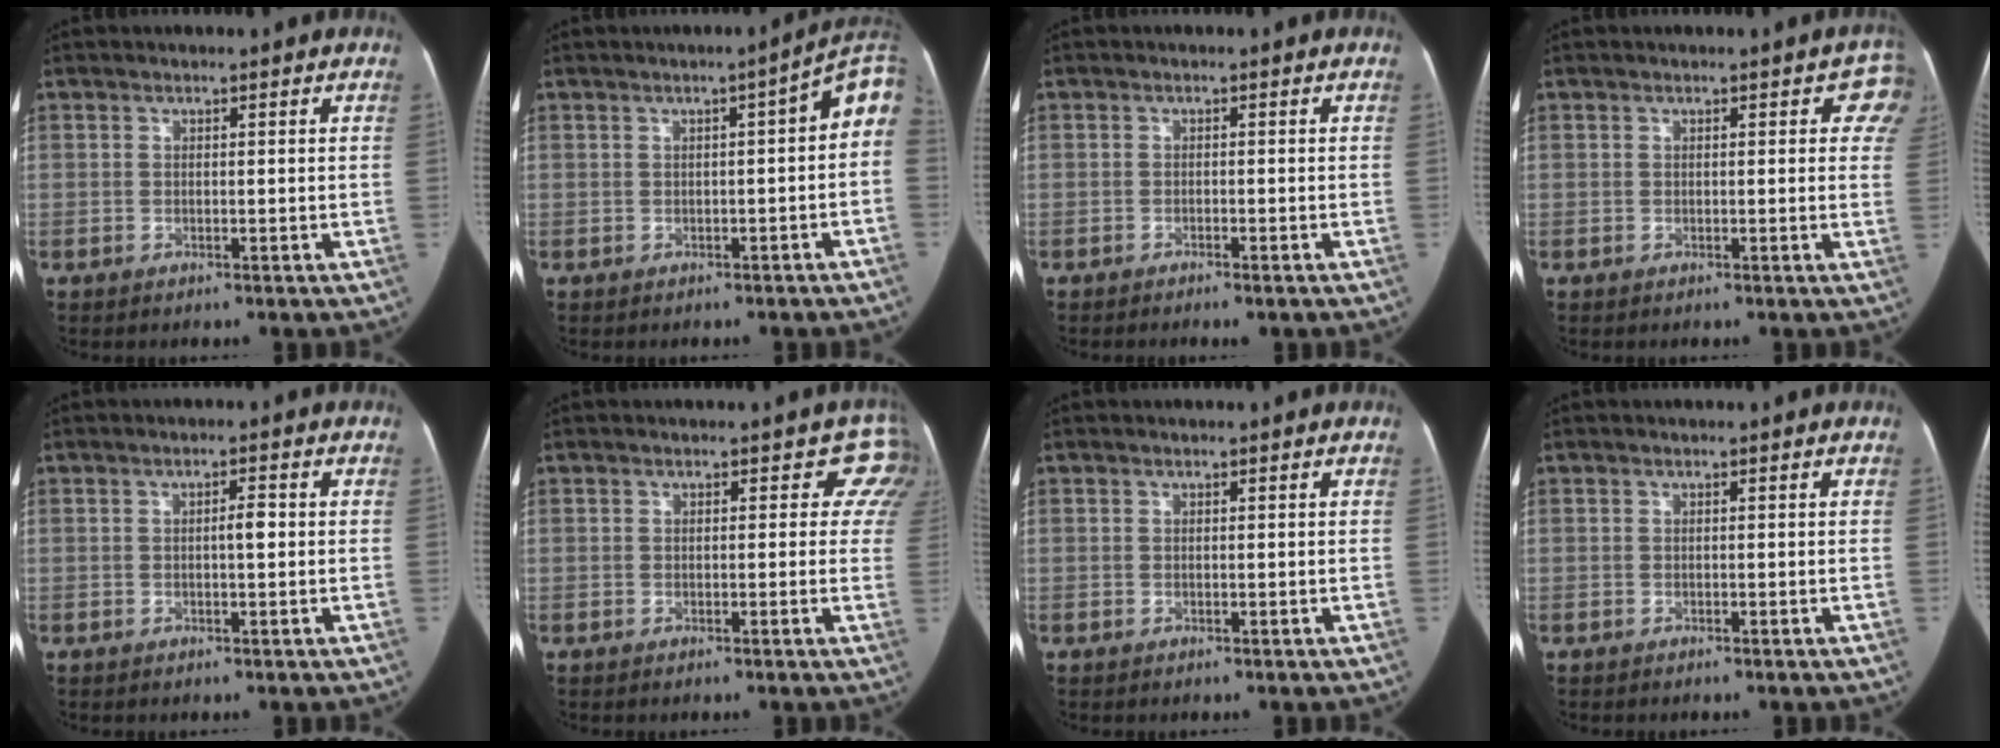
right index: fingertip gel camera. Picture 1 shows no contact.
{"total": 6.6, "force": [0.5, 1.3, 6.5], "torque": [-0.072, 0.027, -0.002]}
{"total": 1.9, "force": [-1.5, 0.2, 1.1], "torque": [-0.015, -0.005, -0.018]}
{"total": 4.5, "force": [2.5, 1.9, 3.3], "torque": [-0.019, 0.006, 0.013]}
{"total": 1.9, "force": [-0.1, 0.4, 1.9], "torque": [-0.031, 0.004, -0.003]}
{"total": 4.1, "force": [2.5, 3.0, 1.2], "torque": [0.023, -0.004, 0.000]}
{"total": 0.0}
{"total": 0.0}